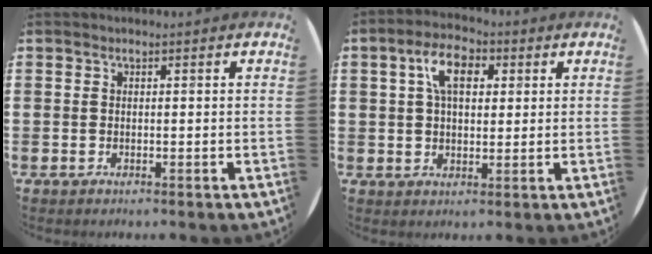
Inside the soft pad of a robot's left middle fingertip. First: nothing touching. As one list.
[{"total": 6.5, "force": [2.7, 3.4, 4.8], "torque": [-0.096, 0.014, 0.044]}]